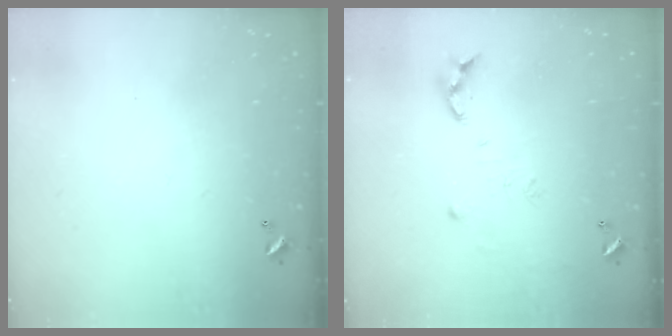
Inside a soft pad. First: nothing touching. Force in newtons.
{"total": 7.0, "press": 7.0, "slide": 0.5}